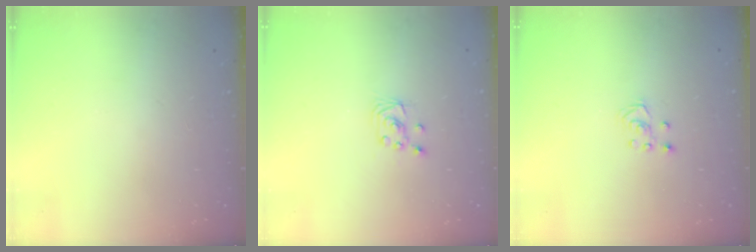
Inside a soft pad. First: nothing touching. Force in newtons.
{"total": 2.7, "press": 2.7, "slide": 0.2}
{"total": 2.5, "press": 2.5, "slide": 0.2}